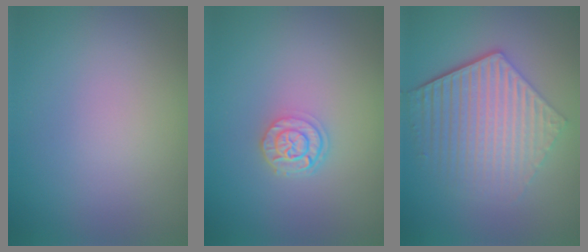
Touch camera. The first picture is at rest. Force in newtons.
{"total": 2.4, "press": 1.9, "slide": 1.4}
{"total": 6.2, "press": 4.6, "slide": 4.2}